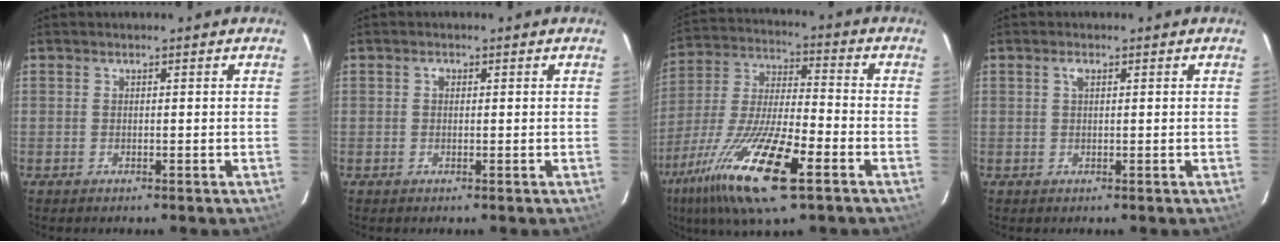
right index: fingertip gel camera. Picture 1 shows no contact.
{"total": 0.8, "force": [0.2, 0.7, 0.4], "torque": [-0.006, 0.005, 0.001]}
{"total": 20.7, "force": [-11.0, 4.7, 16.9], "torque": [-0.348, -0.046, -0.212]}
{"total": 1.2, "force": [0.5, 0.5, 0.9], "torque": [-0.019, 0.004, 0.007]}